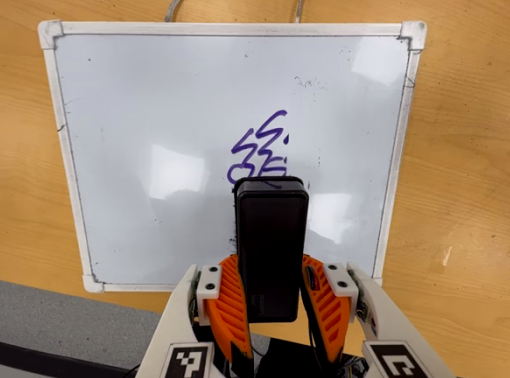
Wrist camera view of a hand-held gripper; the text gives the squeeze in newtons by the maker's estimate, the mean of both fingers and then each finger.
{"total": 8.3, "left": 6.7, "right": 9.9}